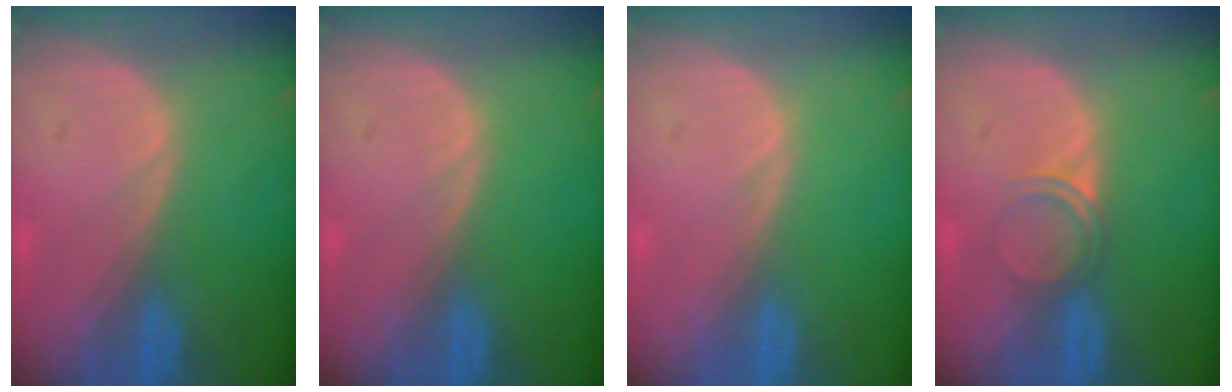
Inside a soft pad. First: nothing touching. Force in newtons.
{"total": 0.0}
{"total": 0.0}
{"total": 2.5, "press": 2.1, "slide": 1.2}